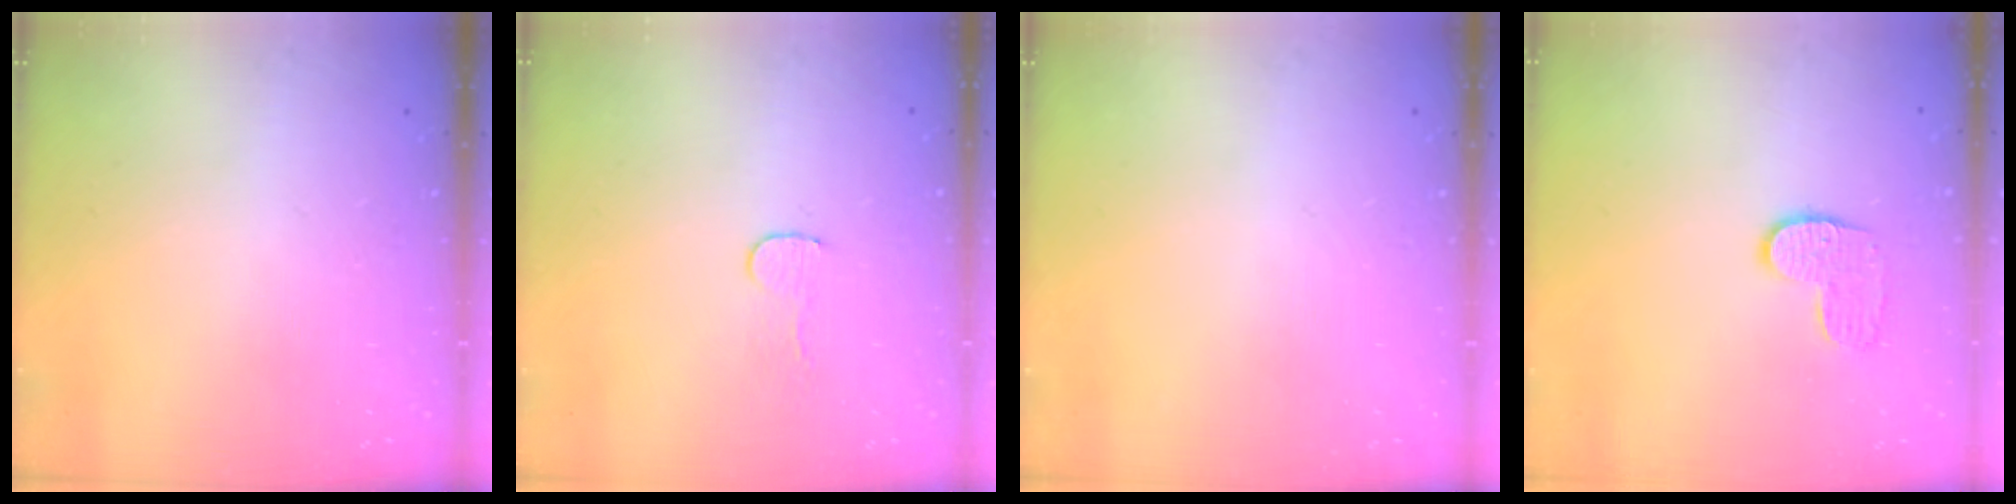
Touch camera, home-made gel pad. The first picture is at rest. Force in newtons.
{"total": 4.1, "press": 4.1, "slide": 0.3}
{"total": 0.0}
{"total": 7.3, "press": 7.3, "slide": 0.2}